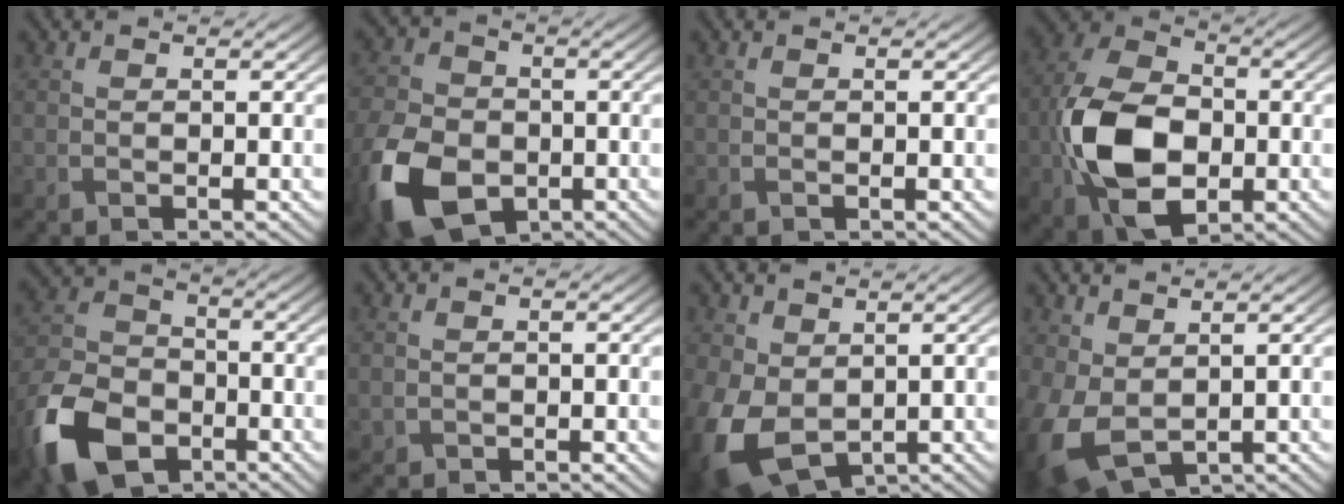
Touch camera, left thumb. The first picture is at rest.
{"total": 12.9, "force": [-5.0, 9.0, 7.8], "torque": [-0.214, -0.042, -0.096]}
{"total": 0.0}
{"total": 13.3, "force": [-2.8, 8.7, 9.6], "torque": [-0.225, -0.012, -0.062]}
{"total": 14.1, "force": [-7.1, 9.2, 7.9], "torque": [-0.213, -0.047, -0.142]}
{"total": 0.5, "force": [0.0, 0.5, 0.1], "torque": [-0.005, -0.006, 0.003]}
{"total": 9.4, "force": [-0.5, 6.6, 6.7], "torque": [-0.192, -0.027, -0.002]}
{"total": 7.3, "force": [0.5, 4.9, 5.5], "torque": [-0.170, -0.019, 0.021]}